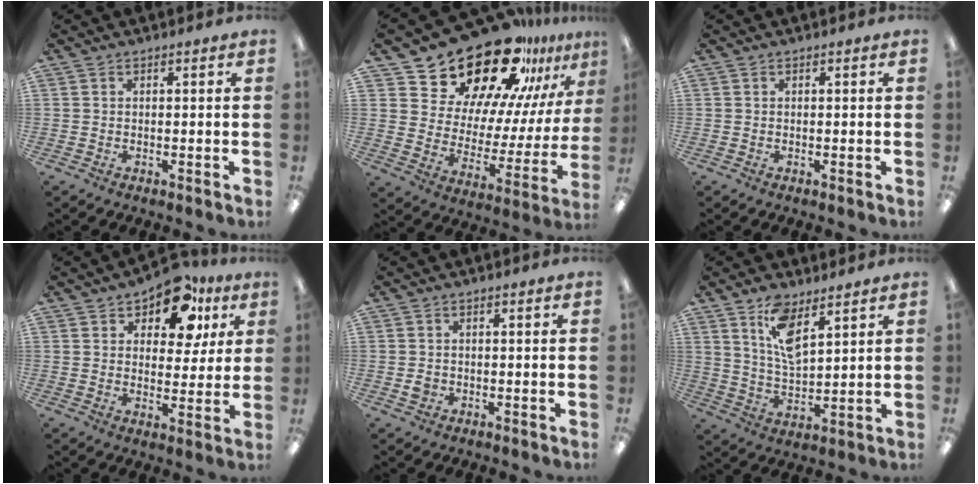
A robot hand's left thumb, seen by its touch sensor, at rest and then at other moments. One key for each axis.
{"total": 26.2, "fx": 21.0, "fy": 11.7, "fz": 10.6, "tx": -0.170, "ty": -0.150, "tz": 0.374}
{"total": 0.0}
{"total": 13.1, "fx": 8.2, "fy": 7.2, "fz": 7.3, "tx": -0.106, "ty": -0.033, "tz": 0.144}
{"total": 1.9, "fx": -0.3, "fy": 1.7, "fz": 0.8, "tx": -0.015, "ty": 0.004, "tz": -0.006}
{"total": 10.1, "fx": 6.6, "fy": 4.4, "fz": 6.2, "tx": -0.123, "ty": -0.026, "tz": 0.120}